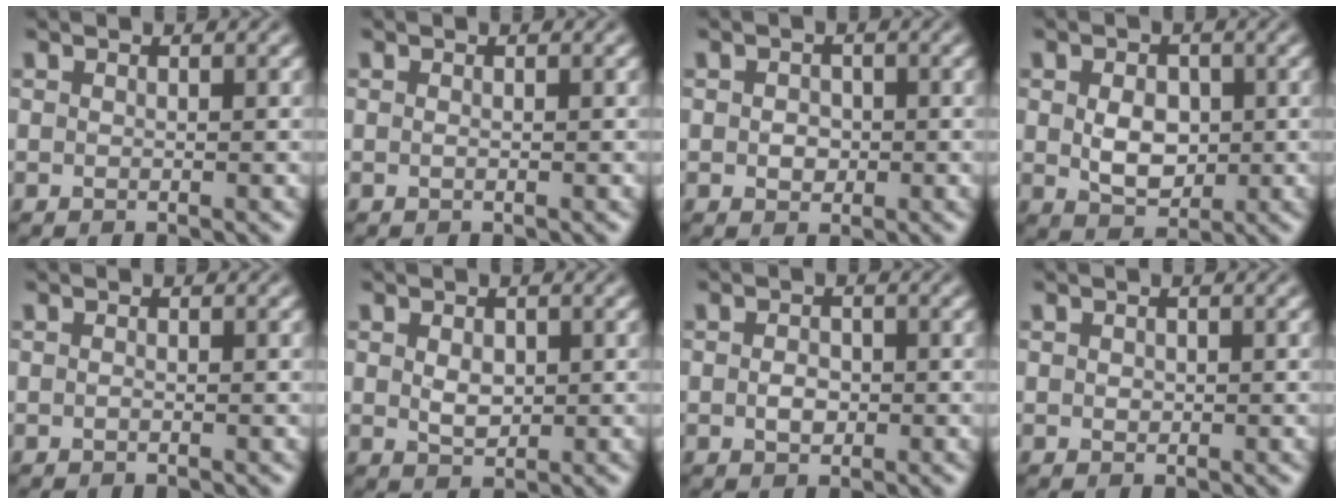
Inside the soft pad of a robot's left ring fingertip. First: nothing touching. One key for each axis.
{"total": 0.0}
{"total": 1.5, "fx": -0.1, "fy": 1.2, "fz": 0.8, "tx": -0.015, "ty": -0.003, "tz": -0.003}
{"total": 3.7, "fx": 0.1, "fy": 2.6, "fz": 2.6, "tx": -0.050, "ty": -0.005, "tz": 0.002}
{"total": 0.0}
{"total": 2.0, "fx": 0.3, "fy": 1.4, "fz": 1.4, "tx": -0.026, "ty": -0.003, "tz": 0.009}
{"total": 1.7, "fx": -0.3, "fy": 1.2, "fz": 1.2, "tx": -0.023, "ty": -0.001, "tz": -0.006}
{"total": 0.5, "fx": 0.1, "fy": 0.5, "fz": 0.2, "tx": -0.002, "ty": -0.002, "tz": 0.001}